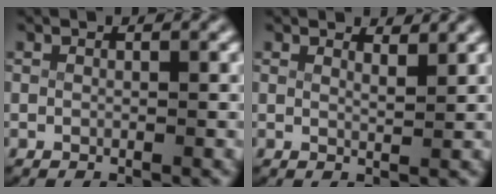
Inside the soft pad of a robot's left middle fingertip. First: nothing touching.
{"total": 1.9, "force": [1.8, -0.2, 0.4], "torque": [-0.007, -0.013, 0.034]}